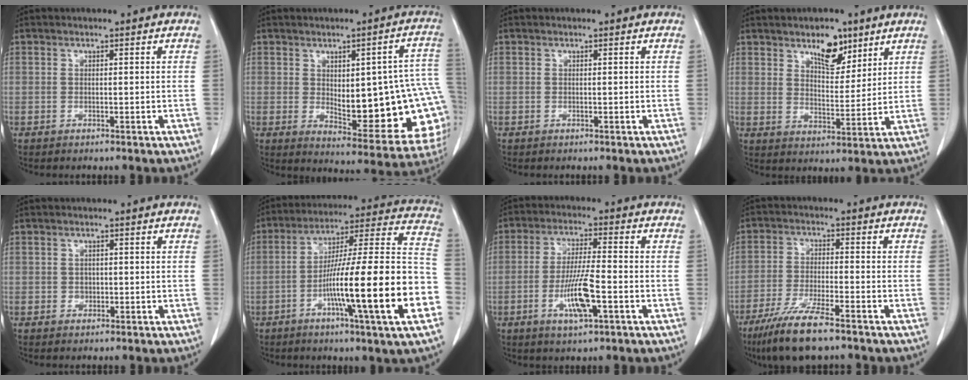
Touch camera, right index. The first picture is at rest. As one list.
[{"total": 20.4, "force": [-1.1, 6.3, 19.4], "torque": [-0.171, 0.023, 0.017]}, {"total": 0.0}, {"total": 7.0, "force": [4.7, 3.1, 4.2], "torque": [-0.064, -0.003, 0.079]}, {"total": 1.0, "force": [0.0, 0.9, 0.4], "torque": [-0.002, 0.004, 0.004]}, {"total": 23.2, "force": [-7.2, 0.0, 22.0], "torque": [-0.298, 0.000, -0.119]}, {"total": 8.3, "force": [-2.8, 1.1, 7.8], "torque": [-0.148, -0.006, -0.049]}, {"total": 9.9, "force": [-7.2, 1.2, 6.7], "torque": [-0.127, -0.026, -0.127]}]